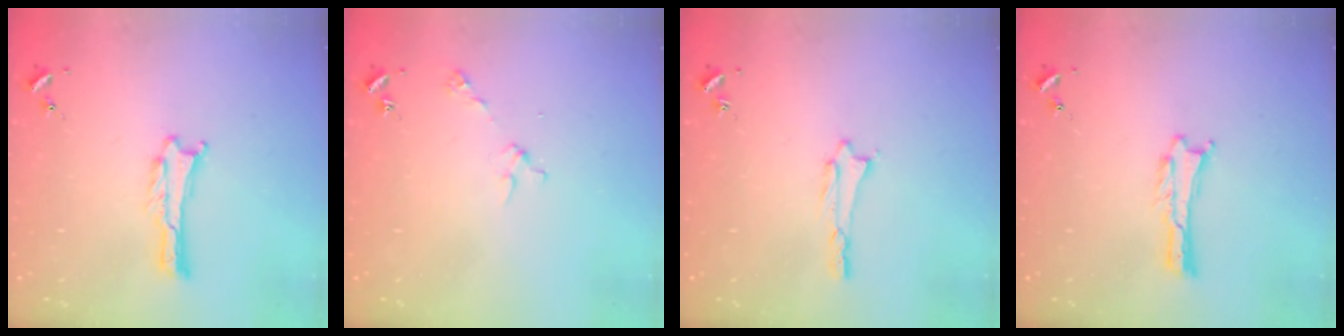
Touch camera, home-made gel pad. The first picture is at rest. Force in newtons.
{"total": 2.9, "press": 2.9, "slide": 0.2}
{"total": 0.8, "press": 0.8, "slide": 0.1}
{"total": 0.0}